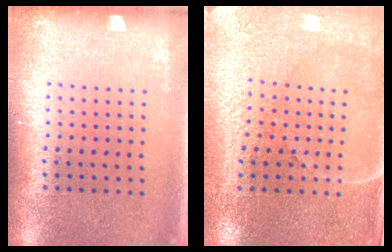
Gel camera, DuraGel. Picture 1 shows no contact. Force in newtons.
{"total": 3.3, "press": 3.1, "slide": 1.1}